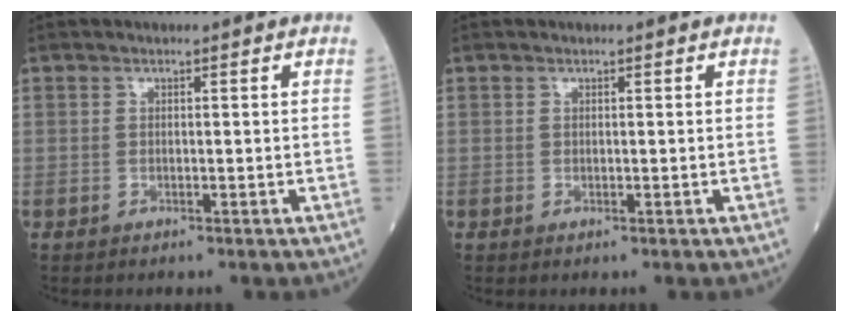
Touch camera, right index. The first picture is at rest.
{"total": 0.0}